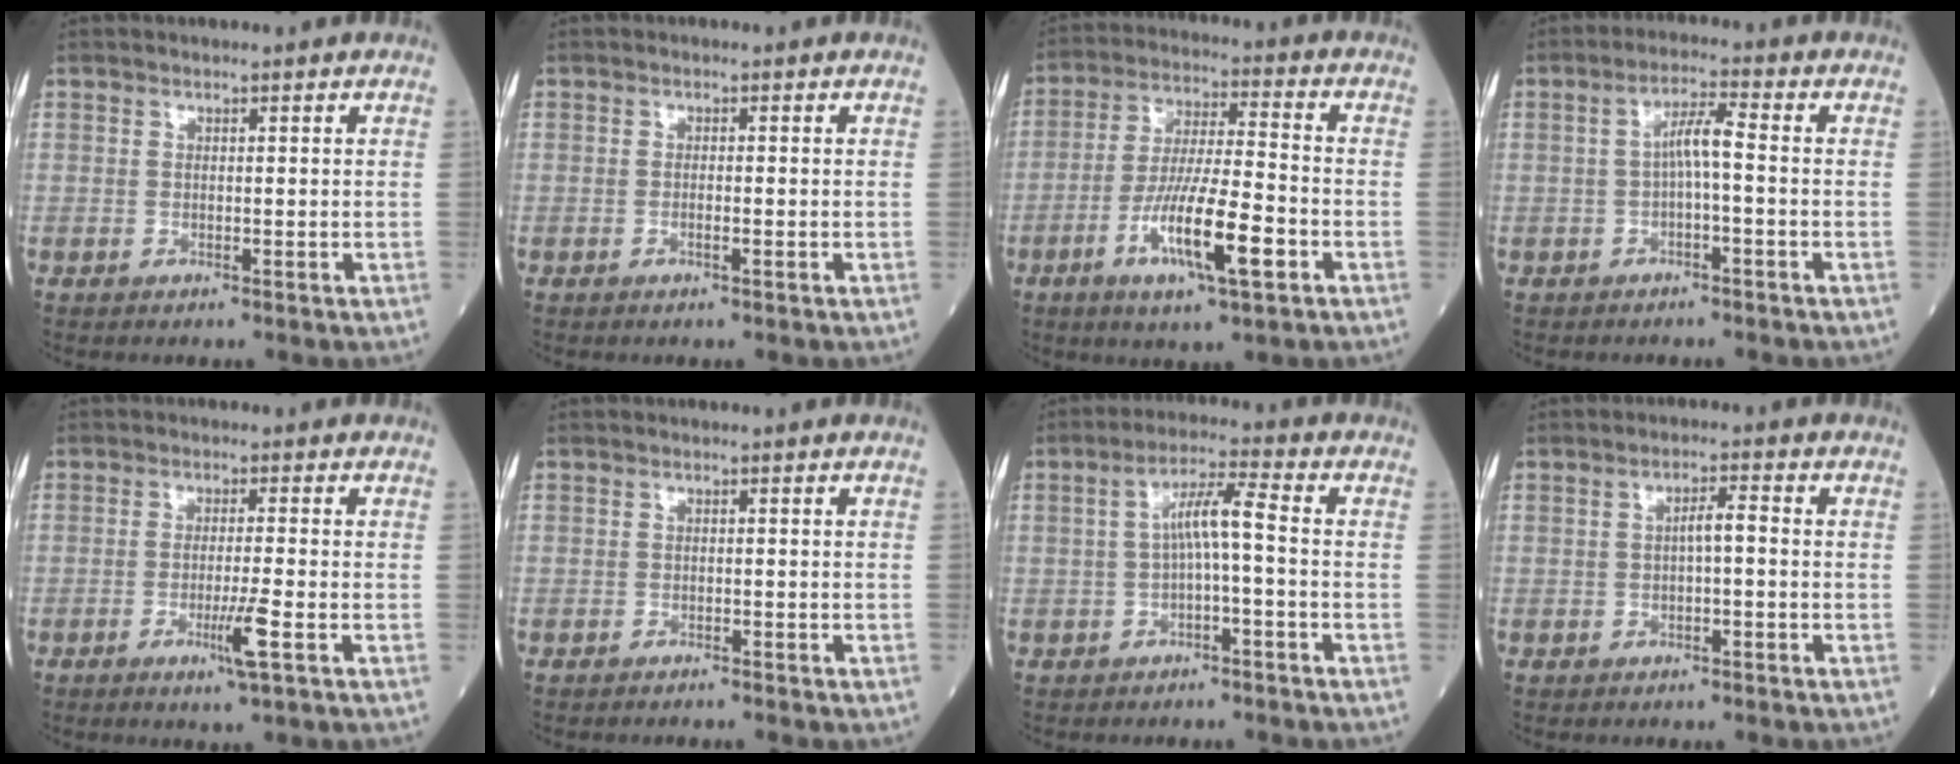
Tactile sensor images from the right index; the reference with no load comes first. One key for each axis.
{"total": 0.9, "fx": -0.4, "fy": 0.1, "fz": 0.8, "tx": -0.016, "ty": 0.001, "tz": -0.007}
{"total": 12.6, "fx": -4.9, "fy": 1.7, "fz": 11.5, "tx": -0.213, "ty": -0.011, "tz": -0.086}
{"total": 4.2, "fx": -0.4, "fy": 0.4, "fz": 4.2, "tx": -0.072, "ty": 0.015, "tz": -0.006}
{"total": 4.3, "fx": -1.8, "fy": -0.6, "fz": 3.9, "tx": -0.073, "ty": -0.011, "tz": -0.033}
{"total": 1.9, "fx": -1.8, "fy": 0.0, "fz": 0.4, "tx": -0.005, "ty": -0.003, "tz": -0.023}
{"total": 5.4, "fx": -0.5, "fy": 0.4, "fz": 5.4, "tx": -0.093, "ty": 0.023, "tz": -0.010}
{"total": 2.4, "fx": -0.3, "fy": 0.4, "fz": 2.4, "tx": -0.036, "ty": 0.007, "tz": -0.007}